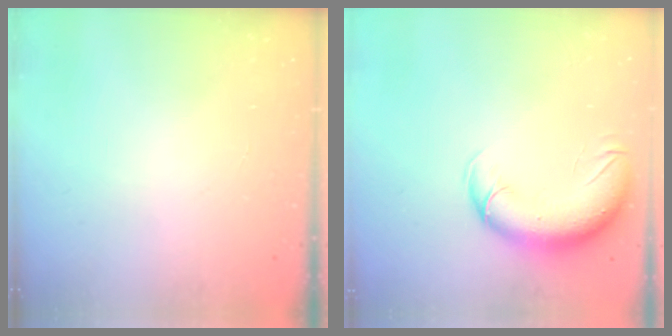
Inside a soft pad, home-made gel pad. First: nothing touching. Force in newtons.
{"total": 12.1, "press": 11.8, "slide": 2.5}